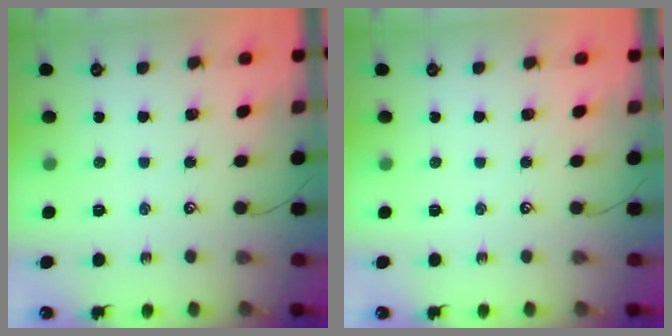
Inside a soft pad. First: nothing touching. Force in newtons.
{"total": 0.0}